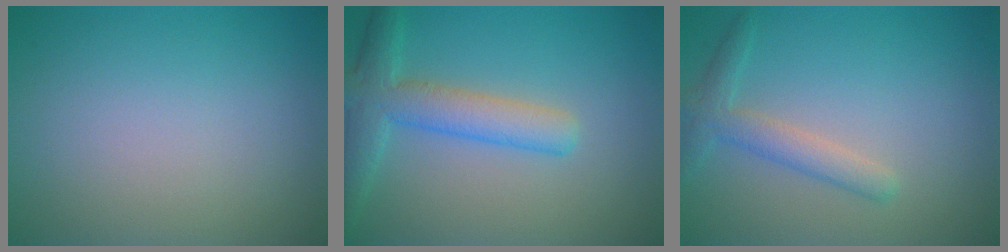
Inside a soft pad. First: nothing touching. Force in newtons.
{"total": 4.6, "press": 4.6, "slide": 0.2}
{"total": 2.6, "press": 2.6, "slide": 0.1}